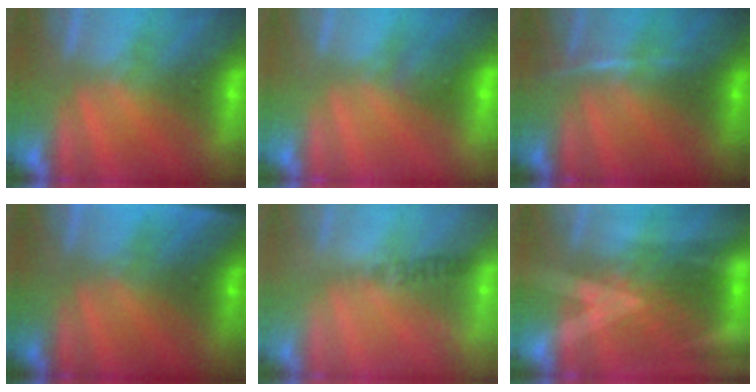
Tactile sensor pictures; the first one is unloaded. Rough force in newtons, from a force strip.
{"total": 1.5}
{"total": 2.9}
{"total": 4.7}
{"total": 2.4}
{"total": 2.9}